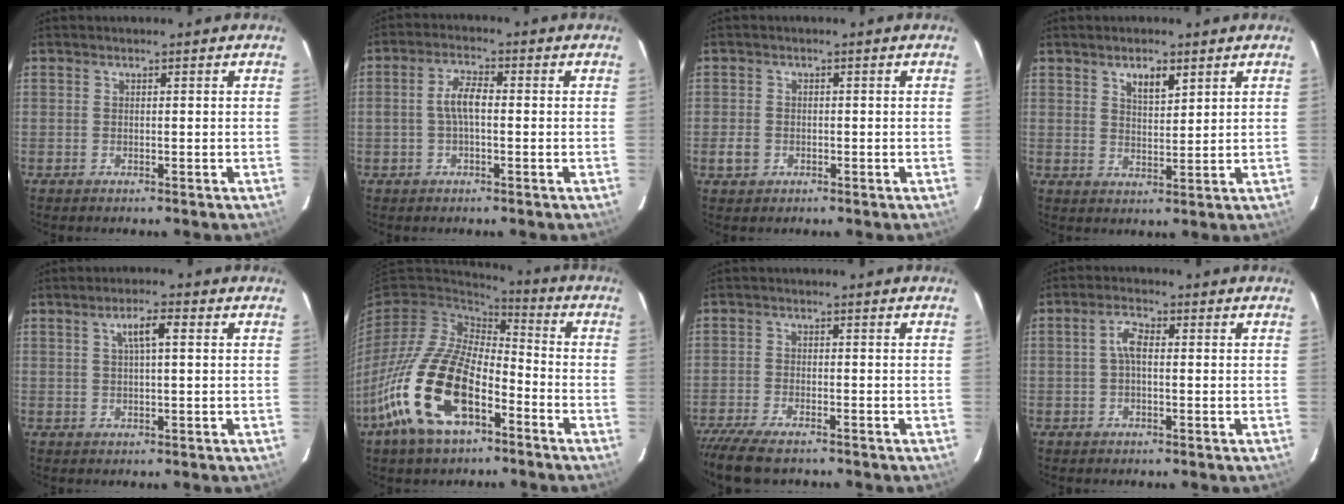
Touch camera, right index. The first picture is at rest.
{"total": 4.2, "force": [-0.4, 1.6, 3.8], "torque": [-0.077, 0.014, -0.006]}
{"total": 2.9, "force": [-0.9, 2.7, 0.9], "torque": [-0.023, 0.003, -0.014]}
{"total": 4.3, "force": [2.7, 1.7, 2.9], "torque": [-0.047, 0.002, 0.046]}
{"total": 4.0, "force": [1.3, 0.7, 3.8], "torque": [-0.071, 0.008, 0.024]}
{"total": 19.1, "force": [-9.2, 9.4, 13.9], "torque": [-0.293, -0.014, -0.175]}
{"total": 9.3, "force": [-7.7, 2.3, 4.5], "torque": [-0.119, -0.037, -0.143]}
{"total": 3.2, "force": [0.0, 1.4, 2.8], "torque": [-0.058, 0.011, 0.000]}